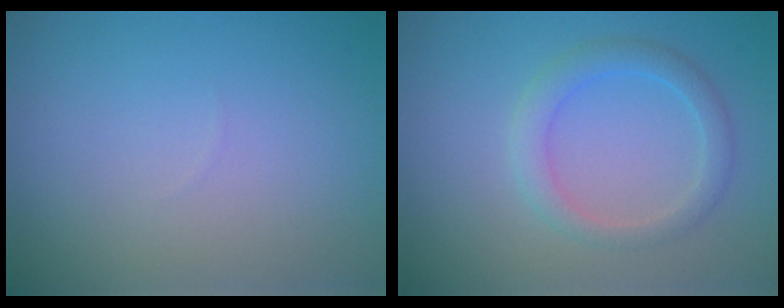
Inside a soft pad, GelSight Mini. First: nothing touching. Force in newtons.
{"total": 2.6, "press": 2.6, "slide": 0.4}